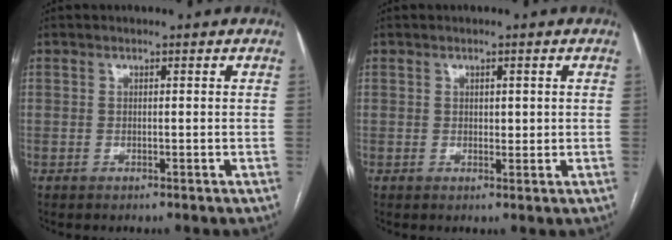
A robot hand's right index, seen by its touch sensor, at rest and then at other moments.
{"total": 1.5, "force": [0.4, 0.9, 1.1], "torque": [-0.013, -0.002, 0.007]}